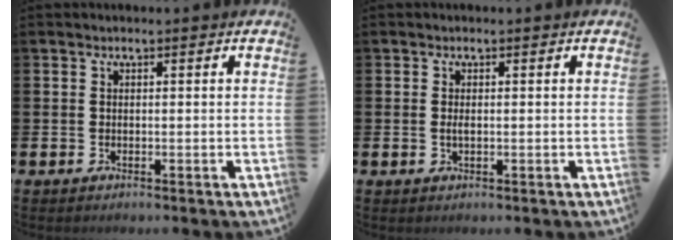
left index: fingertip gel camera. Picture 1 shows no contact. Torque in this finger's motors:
{"motor_torque": [0.30, 0.05, 0.00, 0.04]}